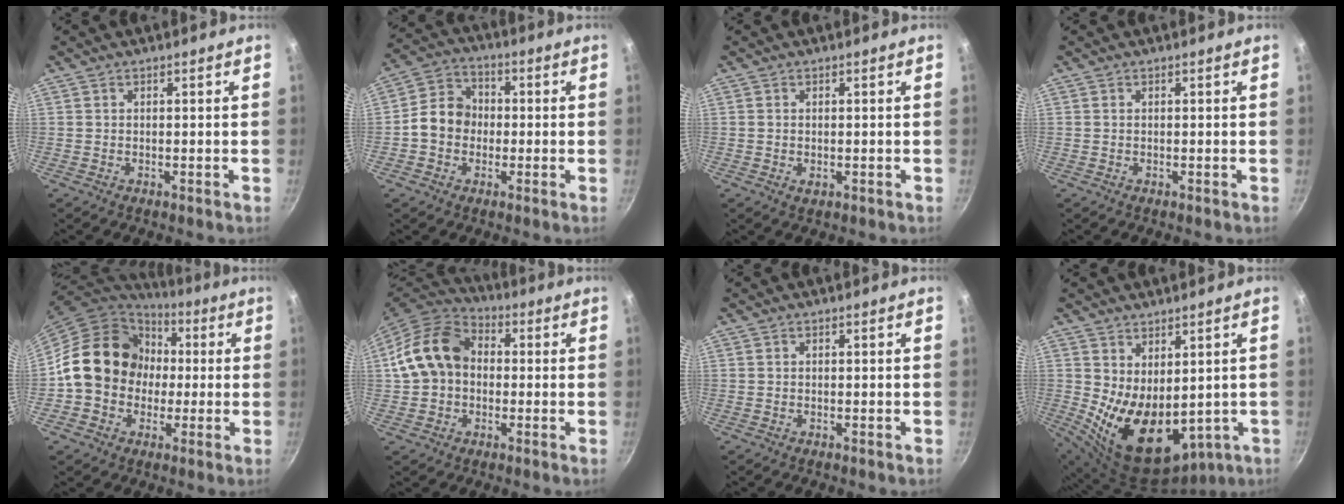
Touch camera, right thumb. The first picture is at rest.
{"total": 8.8, "force": [-0.9, 7.4, 4.6], "torque": [-0.050, 0.024, -0.035]}
{"total": 1.3, "force": [-0.2, 0.9, 1.0], "torque": [-0.015, -0.002, -0.002]}
{"total": 0.0}
{"total": 17.1, "force": [0.5, 14.7, 8.7], "torque": [-0.106, 0.034, 0.000]}
{"total": 14.0, "force": [0.6, 10.9, 8.8], "torque": [-0.134, 0.033, -0.004]}
{"total": 0.0}
{"total": 14.4, "force": [0.7, 9.0, 11.1], "torque": [-0.158, -0.038, 0.045]}